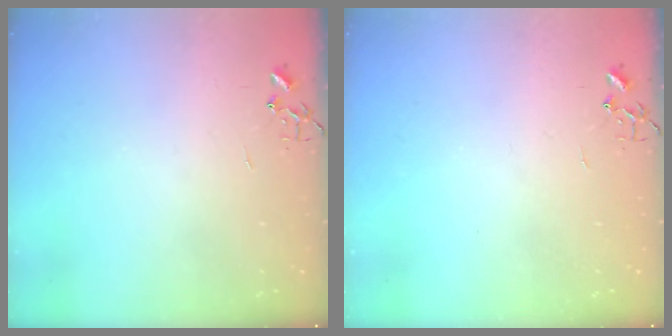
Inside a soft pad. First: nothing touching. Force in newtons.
{"total": 0.0}